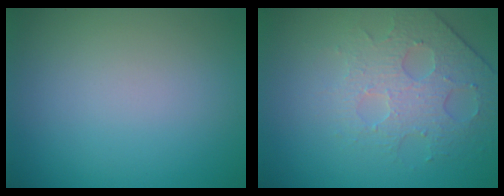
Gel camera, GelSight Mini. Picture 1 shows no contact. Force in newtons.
{"total": 4.5, "press": 3.3, "slide": 3.0}